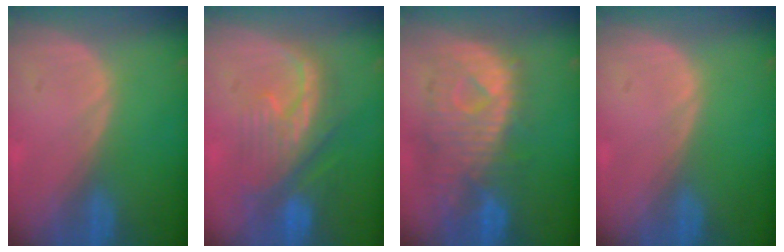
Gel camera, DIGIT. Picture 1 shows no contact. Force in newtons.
{"total": 8.4, "press": 8.3, "slide": 1.4}
{"total": 10.8, "press": 9.7, "slide": 4.8}
{"total": 0.0}